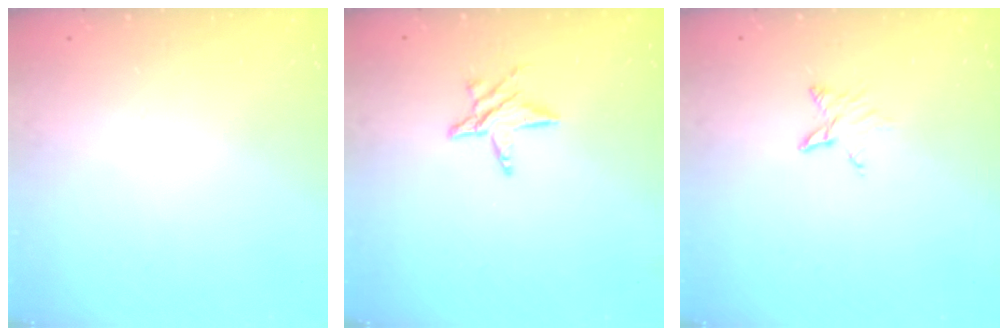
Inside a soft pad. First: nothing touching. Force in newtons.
{"total": 7.2, "press": 7.2, "slide": 0.7}
{"total": 3.8, "press": 3.8, "slide": 0.3}